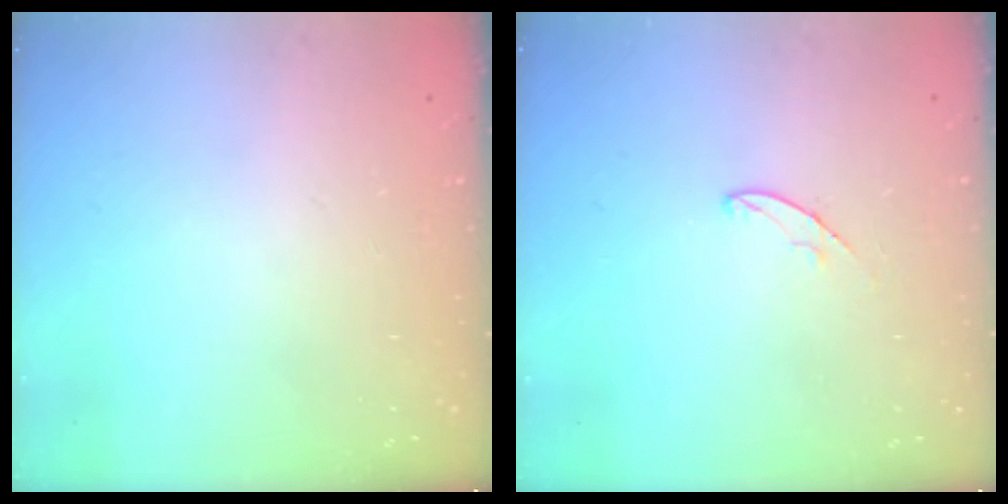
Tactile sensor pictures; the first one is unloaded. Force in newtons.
{"total": 4.2, "press": 4.2, "slide": 0.4}